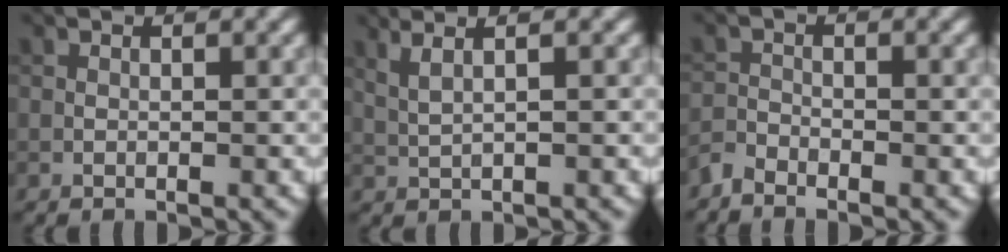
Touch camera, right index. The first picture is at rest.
{"total": 4.3, "force": [2.5, 1.7, 3.0], "torque": [-0.048, 0.023, 0.029]}
{"total": 1.7, "force": [-1.6, 0.4, 0.4], "torque": [-0.008, -0.002, -0.041]}